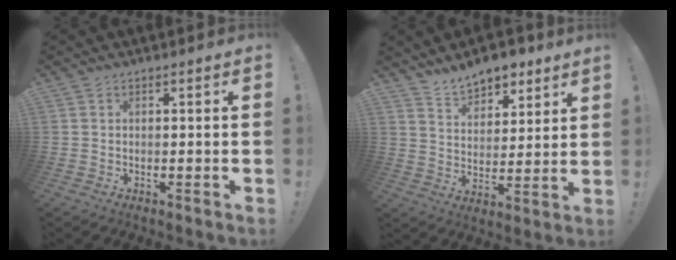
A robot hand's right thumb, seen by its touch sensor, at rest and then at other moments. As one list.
[{"total": 9.7, "force": [8.2, 4.2, 2.8], "torque": [-0.051, -0.054, 0.157]}]